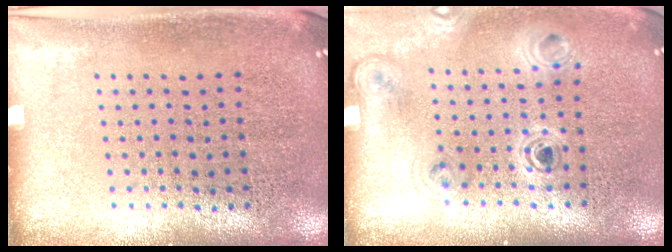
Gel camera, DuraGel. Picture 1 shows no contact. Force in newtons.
{"total": 1.1, "press": 1.1, "slide": 0.2}